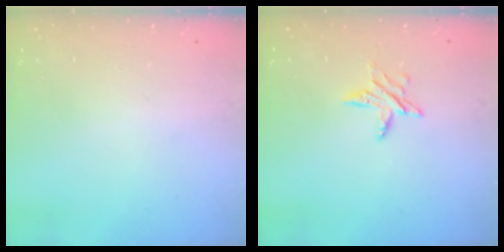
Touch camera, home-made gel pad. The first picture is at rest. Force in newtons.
{"total": 6.7, "press": 6.6, "slide": 0.7}